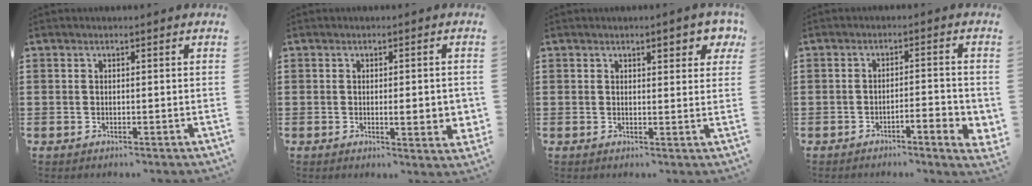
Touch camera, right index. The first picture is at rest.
{"total": 4.1, "force": [-0.3, 0.9, 4.0], "torque": [-0.058, -0.003, -0.008]}
{"total": 3.0, "force": [1.9, 1.0, 2.0], "torque": [-0.029, 0.001, 0.030]}
{"total": 3.9, "force": [-2.0, 0.8, 3.3], "torque": [-0.052, 0.000, -0.035]}